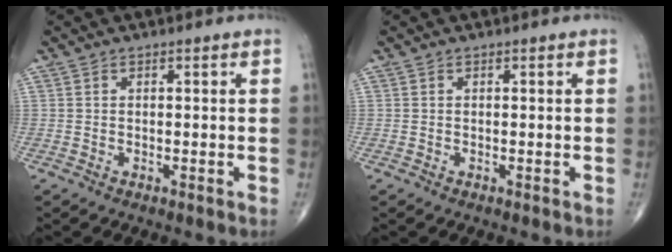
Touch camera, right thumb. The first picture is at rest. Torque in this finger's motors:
{"motor_torque": [0.00, 0.01, 0.00, 0.00, 0.00]}